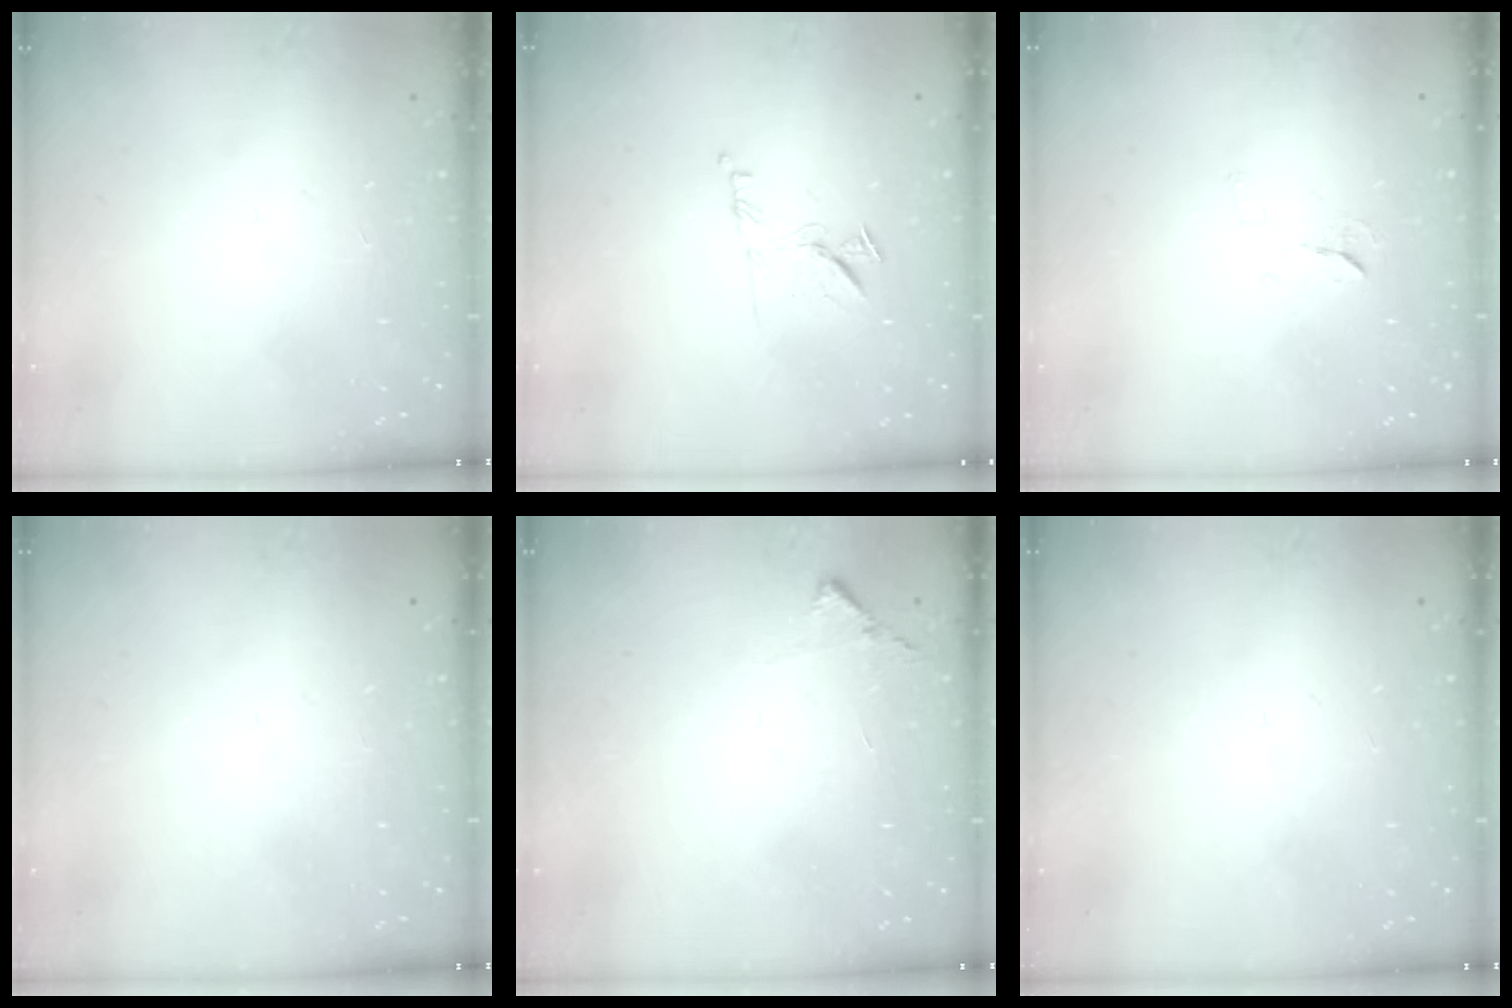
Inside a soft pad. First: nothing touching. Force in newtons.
{"total": 8.2, "press": 8.1, "slide": 1.2}
{"total": 5.5, "press": 5.5, "slide": 0.4}
{"total": 0.0}
{"total": 5.5, "press": 5.5, "slide": 0.4}
{"total": 0.0}